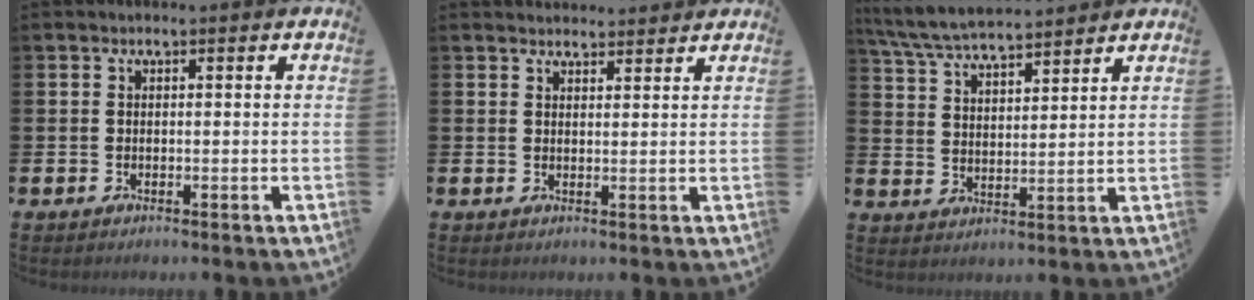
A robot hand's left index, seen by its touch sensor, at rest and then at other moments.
{"total": 2.4, "force": [2.3, 0.5, -0.2], "torque": [0.011, -0.014, 0.040]}
{"total": 6.3, "force": [6.1, 0.6, 1.4], "torque": [-0.051, -0.030, 0.110]}